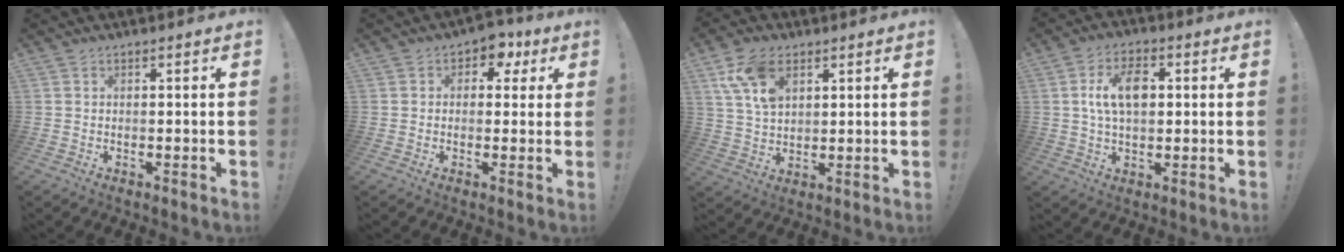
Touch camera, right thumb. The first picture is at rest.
{"total": 5.5, "force": [2.1, 4.3, 2.7], "torque": [-0.018, -0.013, 0.035]}
{"total": 11.5, "force": [5.8, 6.9, 7.2], "torque": [-0.139, -0.014, 0.109]}
{"total": 11.0, "force": [2.2, 7.1, 8.0], "torque": [-0.117, 0.007, 0.041]}